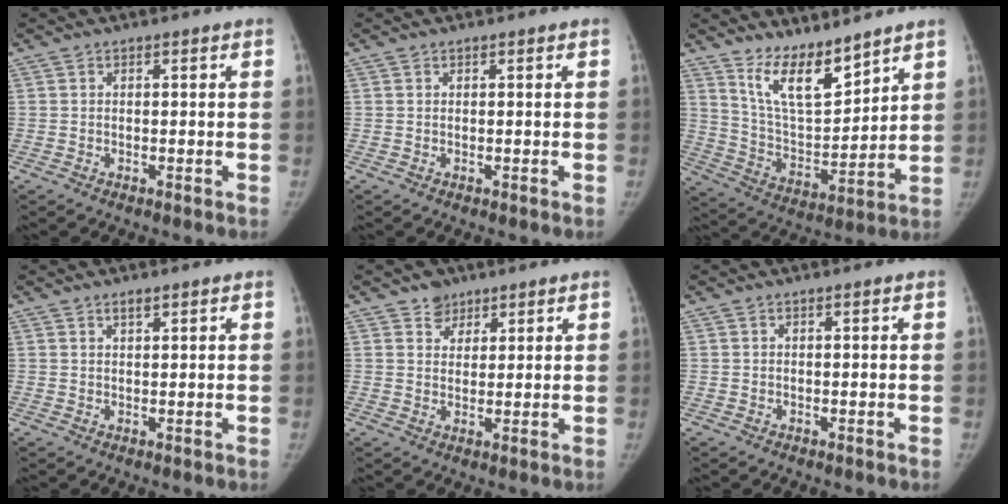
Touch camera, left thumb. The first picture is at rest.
{"total": 0.0}
{"total": 11.7, "force": [9.2, 3.5, 6.3], "torque": [-0.088, -0.077, 0.184]}
{"total": 1.2, "force": [1.0, 0.4, 0.7], "torque": [-0.005, -0.006, 0.017]}
{"total": 3.5, "force": [2.4, 2.5, 0.3], "torque": [0.022, -0.014, 0.034]}
{"total": 0.0}